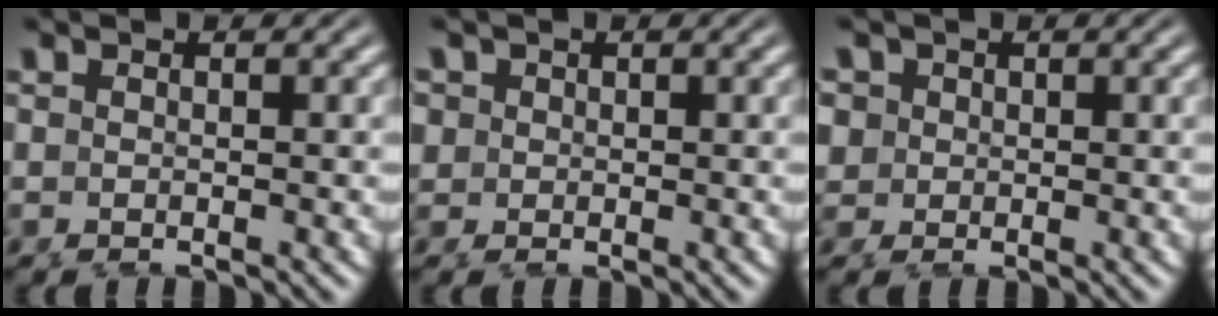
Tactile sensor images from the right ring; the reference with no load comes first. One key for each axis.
{"total": 2.5, "fx": 0.2, "fy": 2.4, "fz": 0.6, "tx": -0.026, "ty": -0.015, "tz": 0.011}
{"total": 3.5, "fx": 0.4, "fy": 3.3, "fz": 1.0, "tx": -0.038, "ty": -0.016, "tz": 0.015}